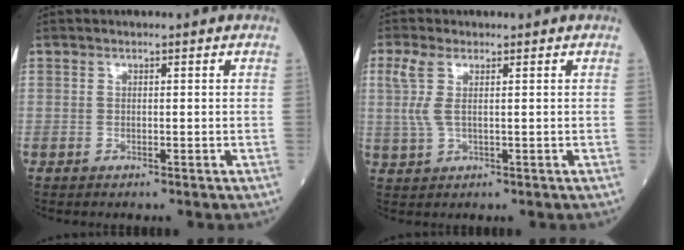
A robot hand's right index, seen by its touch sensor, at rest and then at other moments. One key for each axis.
{"total": 3.8, "fx": 1.1, "fy": 1.0, "fz": 3.5, "tx": -0.099, "ty": 0.006, "tz": 0.027}